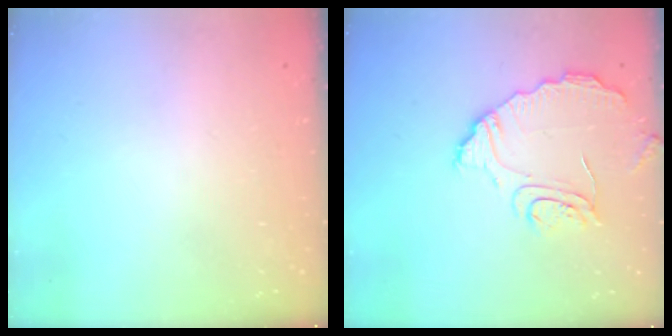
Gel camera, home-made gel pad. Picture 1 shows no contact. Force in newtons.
{"total": 10.5, "press": 10.5, "slide": 0.5}